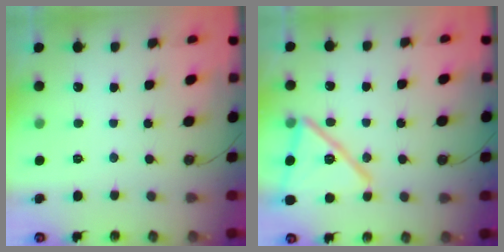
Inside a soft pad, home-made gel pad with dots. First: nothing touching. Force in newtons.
{"total": 18.2, "press": 18.2, "slide": 0.6}